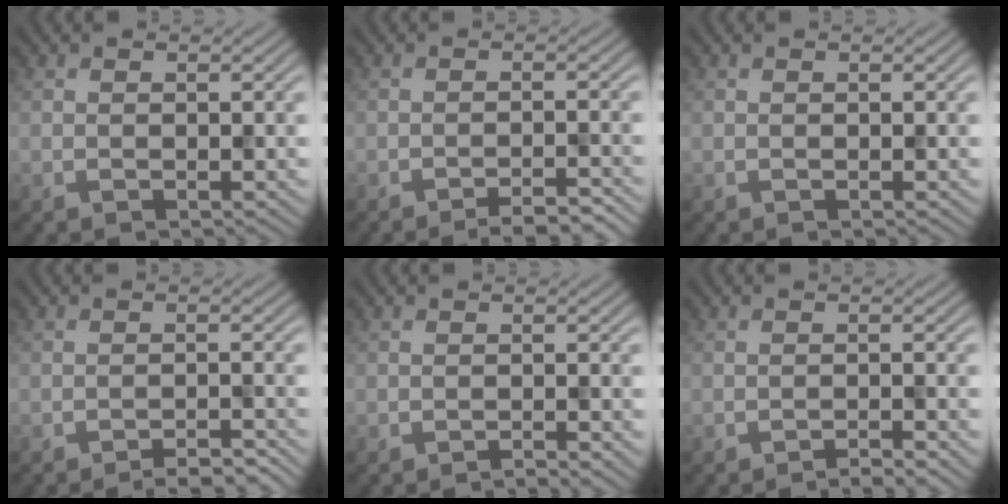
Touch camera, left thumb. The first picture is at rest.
{"total": 3.5, "force": [-2.9, 0.4, 2.0], "torque": [-0.030, 0.010, -0.047]}
{"total": 0.0}
{"total": 3.2, "force": [-2.8, 0.2, 1.5], "torque": [-0.021, 0.009, -0.046]}
{"total": 1.4, "force": [-1.2, 0.1, 0.9], "torque": [-0.008, 0.004, -0.024]}
{"total": 1.9, "force": [-1.6, 0.1, 1.1], "torque": [-0.010, 0.005, -0.033]}